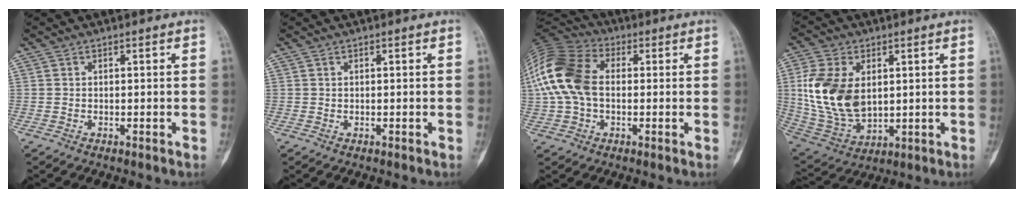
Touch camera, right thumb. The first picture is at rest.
{"total": 0.0}
{"total": 17.1, "force": [1.0, 11.4, 12.7], "torque": [-0.283, 0.030, 0.011]}
{"total": 16.4, "force": [2.3, 10.4, 12.4], "torque": [-0.237, -0.014, 0.058]}